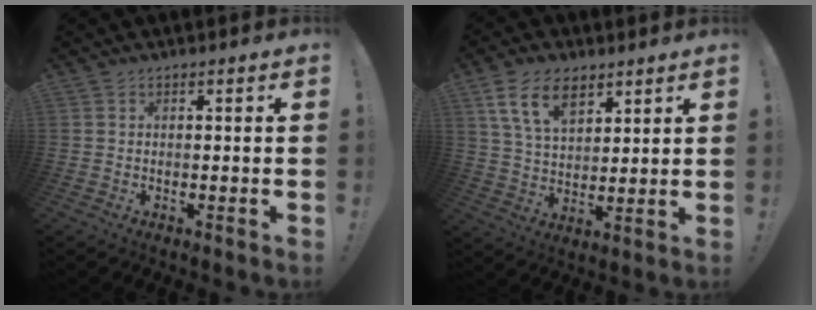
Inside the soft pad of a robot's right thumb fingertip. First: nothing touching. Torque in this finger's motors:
{"motor_torque": [0.24, 0.22, 0.83, 0.16, 0.27]}